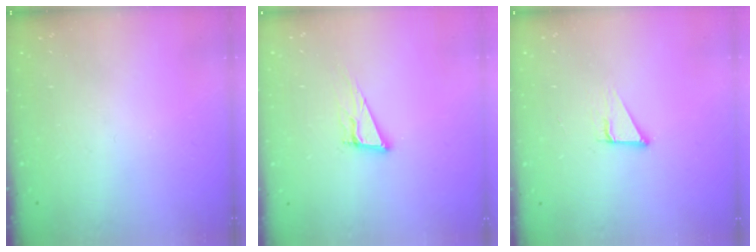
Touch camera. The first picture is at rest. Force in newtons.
{"total": 8.6, "press": 8.3, "slide": 2.4}
{"total": 2.9, "press": 2.9, "slide": 0.2}